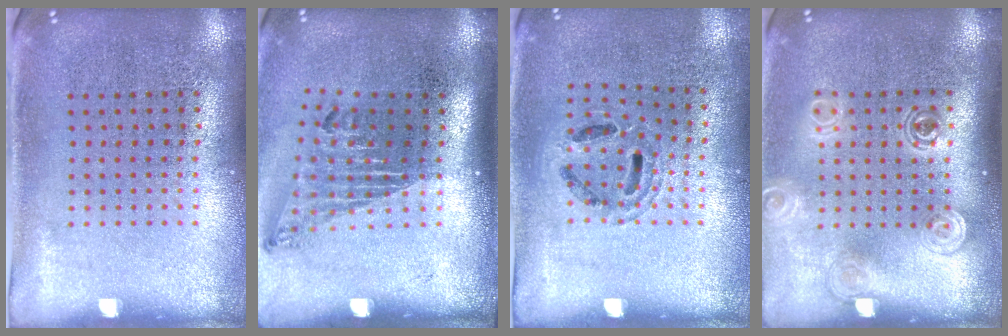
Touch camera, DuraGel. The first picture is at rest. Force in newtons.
{"total": 1.7, "press": 1.1, "slide": 1.3}
{"total": 0.9, "press": 0.9, "slide": 0.2}
{"total": 1.5, "press": 1.2, "slide": 0.9}